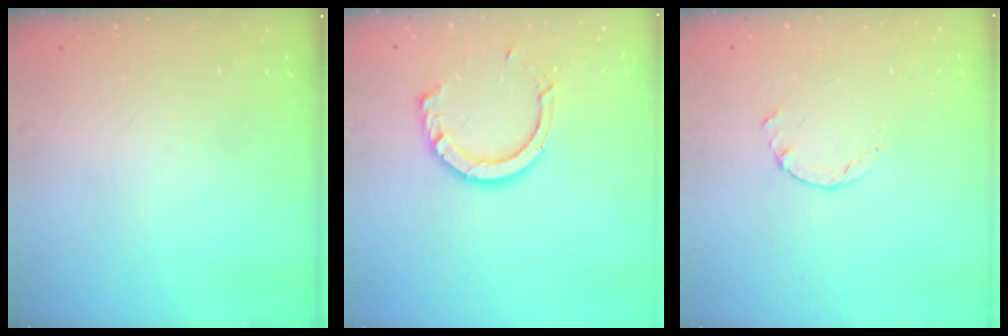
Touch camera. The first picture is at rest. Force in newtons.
{"total": 10.0, "press": 10.0, "slide": 0.9}
{"total": 0.9, "press": 0.9, "slide": 0.3}